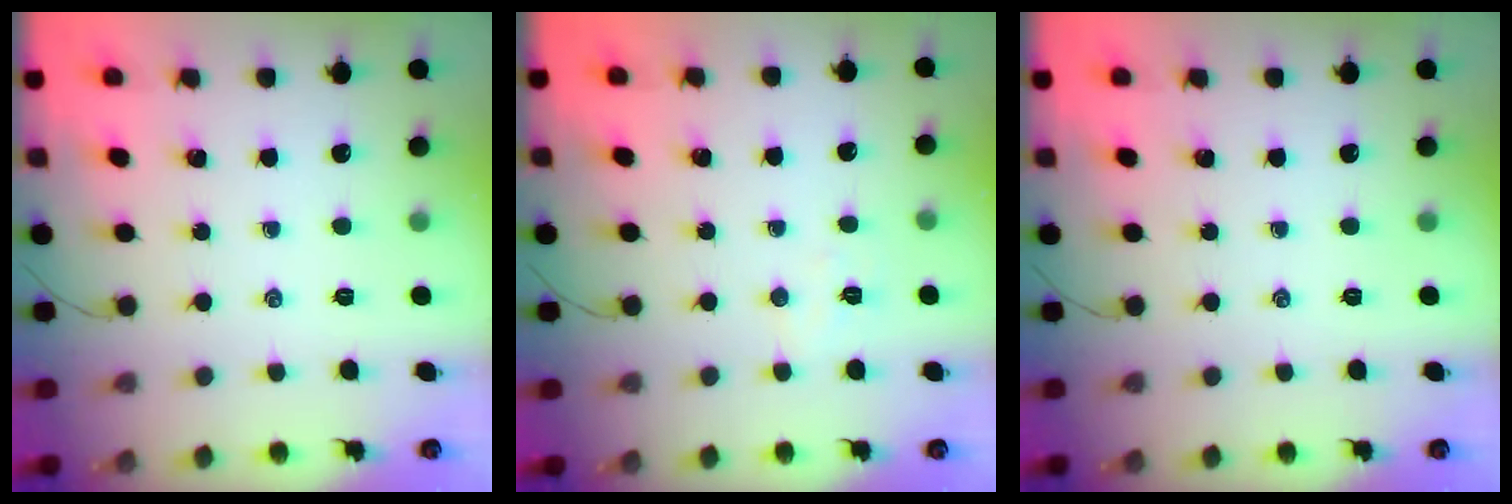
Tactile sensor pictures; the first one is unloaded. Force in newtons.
{"total": 4.4, "press": 4.3, "slide": 0.8}
{"total": 0.0}